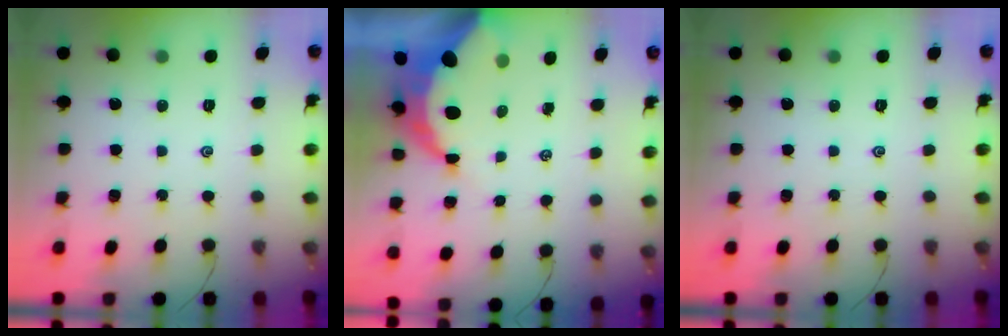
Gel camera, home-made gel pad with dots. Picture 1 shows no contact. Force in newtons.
{"total": 10.6, "press": 10.5, "slide": 1.0}
{"total": 0.0}